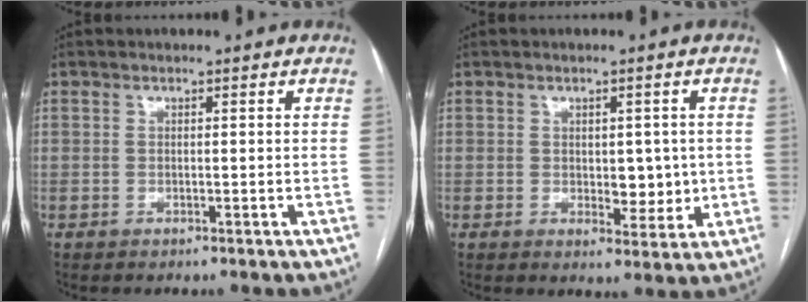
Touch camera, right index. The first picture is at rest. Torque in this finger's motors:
{"motor_torque": [-0.22, 0.47, -0.08, 0.00]}